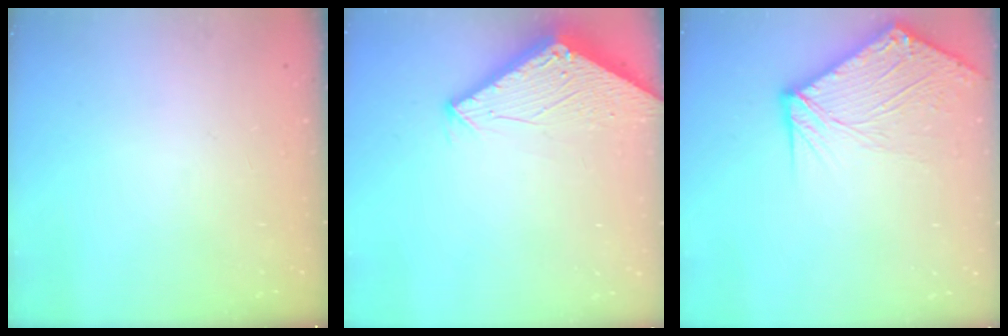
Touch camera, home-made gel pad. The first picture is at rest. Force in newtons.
{"total": 2.9, "press": 2.9, "slide": 0.1}
{"total": 10.5, "press": 10.3, "slide": 1.6}